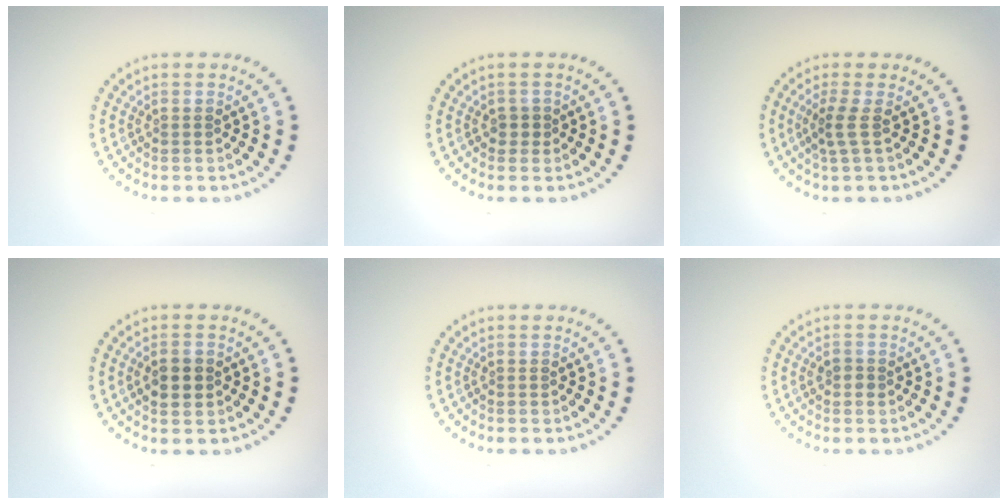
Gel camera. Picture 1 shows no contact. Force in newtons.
{"total": 1.0, "press": 0.9, "slide": 0.4}
{"total": 1.7, "press": 1.2, "slide": 1.3}
{"total": 2.4, "press": 2.4, "slide": 0.1}
{"total": 0.0}
{"total": 0.9, "press": 0.9, "slide": 0.1}